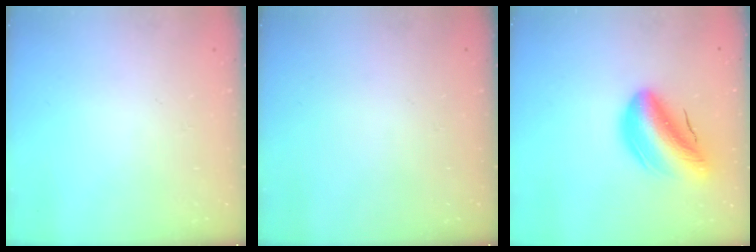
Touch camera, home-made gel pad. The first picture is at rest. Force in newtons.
{"total": 0.0}
{"total": 12.6, "press": 12.1, "slide": 3.4}